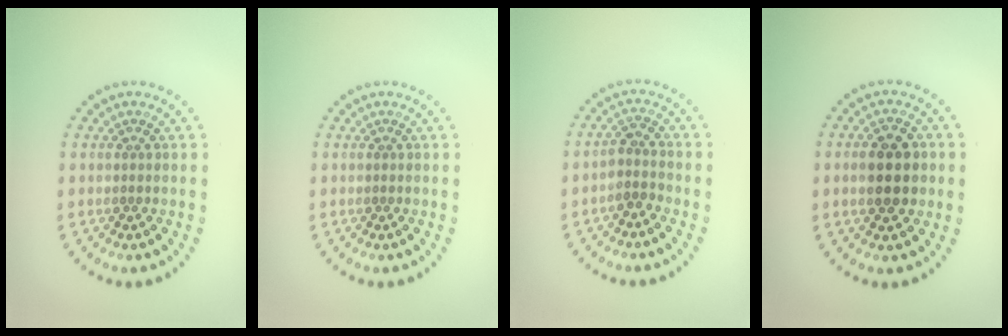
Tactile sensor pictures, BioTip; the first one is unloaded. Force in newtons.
{"total": 0.0}
{"total": 1.9, "press": 1.5, "slide": 1.1}
{"total": 4.5, "press": 4.5, "slide": 0.2}